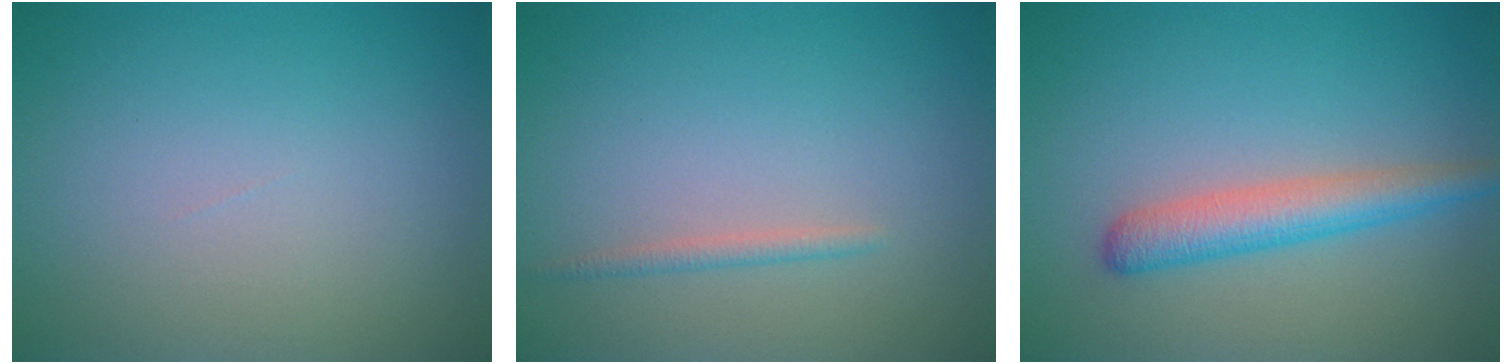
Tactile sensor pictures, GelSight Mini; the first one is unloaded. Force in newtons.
{"total": 1.0, "press": 1.0, "slide": 0.0}
{"total": 3.6, "press": 3.6, "slide": 0.2}